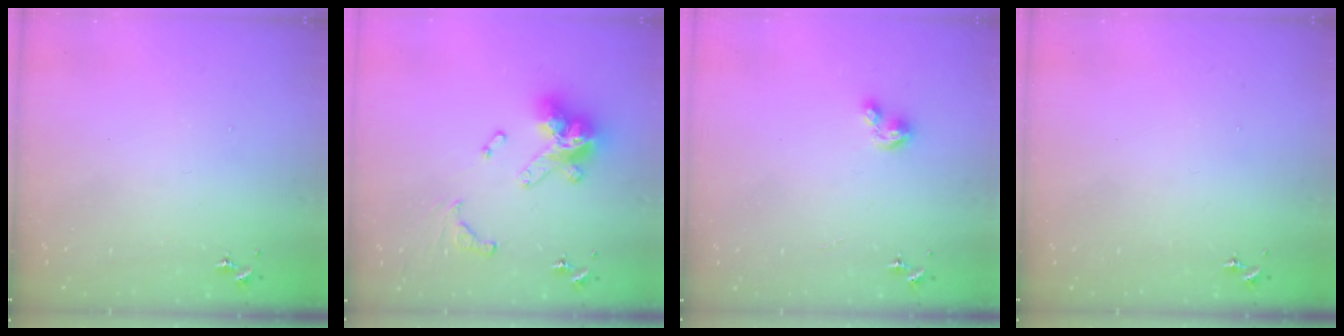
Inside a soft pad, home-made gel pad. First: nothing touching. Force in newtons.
{"total": 17.9, "press": 17.8, "slide": 1.9}
{"total": 5.3, "press": 5.3, "slide": 0.3}
{"total": 0.0}